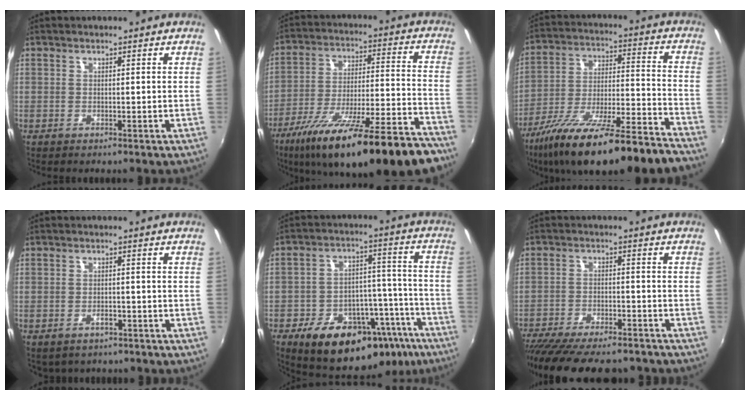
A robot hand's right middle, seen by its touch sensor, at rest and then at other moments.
{"total": 27.8, "force": [-21.9, 3.7, 16.7], "torque": [-0.273, -0.066, -0.327]}
{"total": 23.7, "force": [-18.7, 2.3, 14.4], "torque": [-0.241, -0.052, -0.296]}
{"total": 3.5, "force": [-2.1, 2.3, 1.5], "torque": [-0.035, -0.006, -0.025]}
{"total": 24.4, "force": [-15.9, 12.7, 13.4], "torque": [-0.225, 0.031, -0.198]}
{"total": 21.1, "force": [-17.6, 6.0, 10.0], "torque": [-0.204, -0.036, -0.258]}